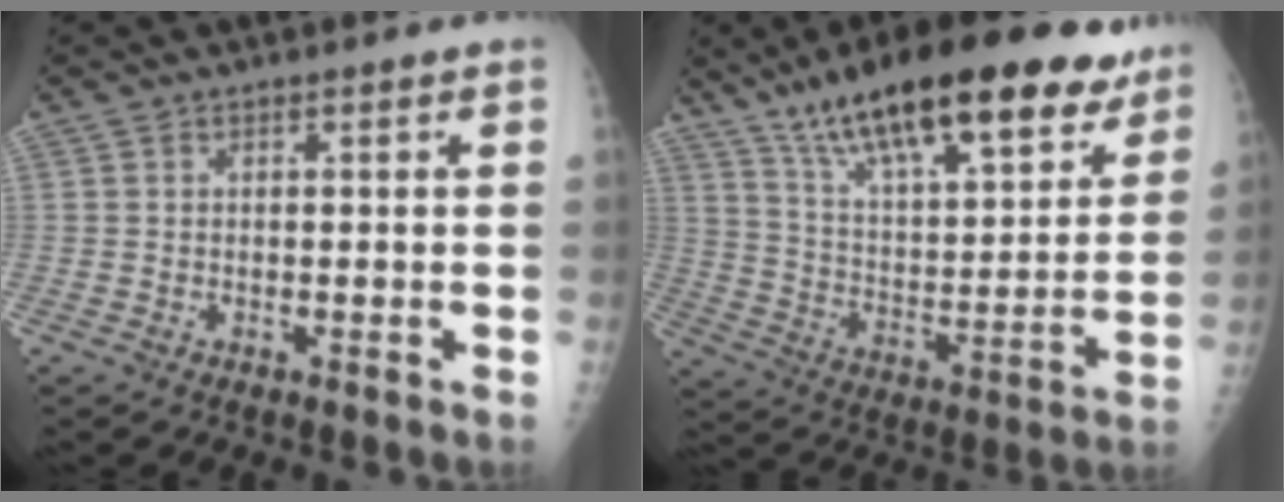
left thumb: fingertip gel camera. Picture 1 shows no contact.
{"total": 26.4, "force": [17.8, 8.7, 17.4], "torque": [-0.244, -0.049, 0.286]}